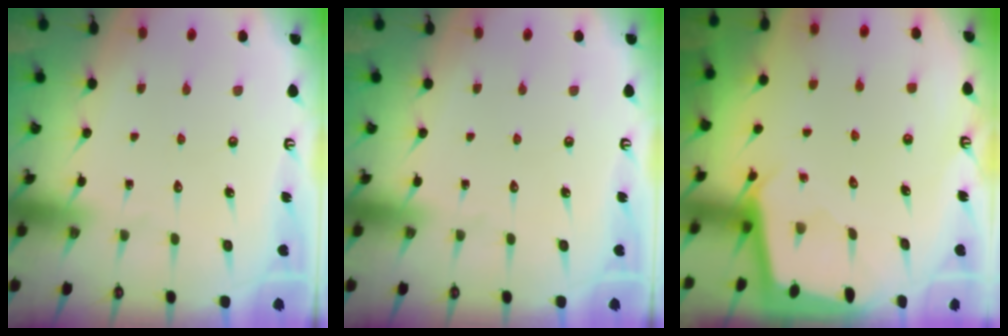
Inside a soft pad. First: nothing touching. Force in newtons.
{"total": 0.0}
{"total": 1.7, "press": 1.7, "slide": 0.1}